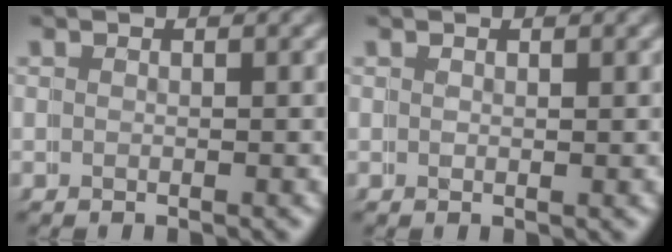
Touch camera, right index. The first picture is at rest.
{"total": 0.7, "force": [0.3, -0.1, -0.6], "torque": [0.009, -0.003, 0.008]}